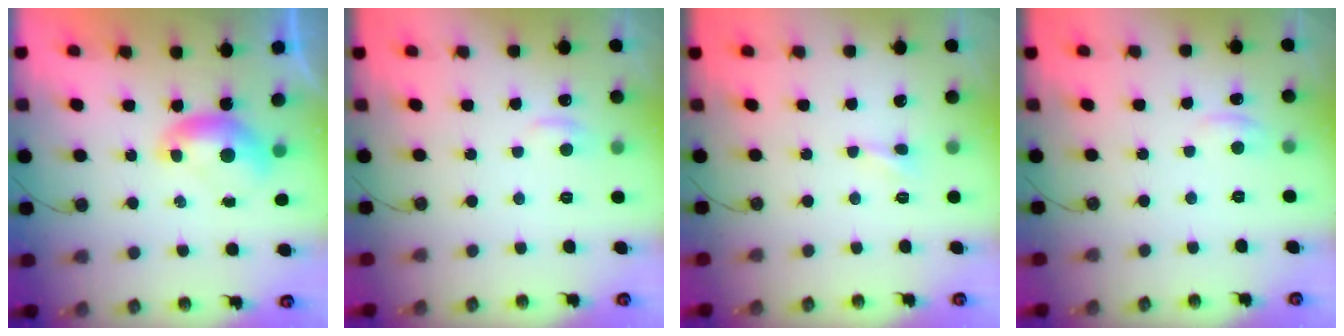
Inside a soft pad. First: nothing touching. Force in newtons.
{"total": 0.8, "press": 0.3, "slide": 0.7}
{"total": 1.3, "press": 1.2, "slide": 0.5}
{"total": 1.7, "press": 1.6, "slide": 0.6}